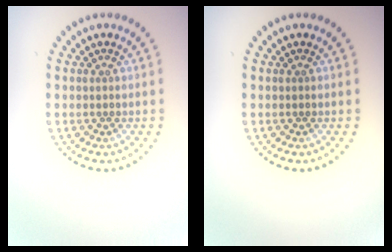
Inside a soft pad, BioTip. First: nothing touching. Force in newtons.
{"total": 0.0}